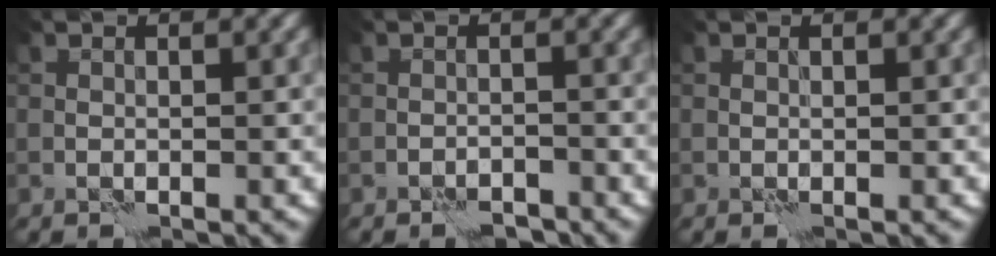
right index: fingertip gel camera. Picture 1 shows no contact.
{"total": 1.7, "force": [-1.6, 0.5, 0.5], "torque": [-0.003, 0.006, -0.028]}
{"total": 0.0}